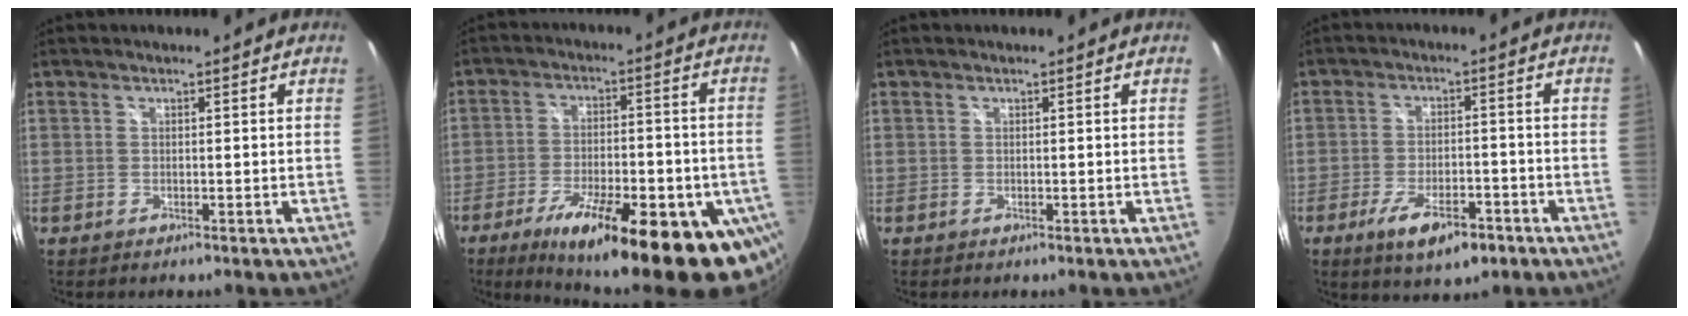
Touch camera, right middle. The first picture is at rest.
{"total": 25.1, "force": [-14.8, 6.3, 19.3], "torque": [-0.304, -0.056, -0.213]}
{"total": 0.0}
{"total": 9.2, "force": [-5.4, 3.4, 6.6], "torque": [-0.137, -0.015, -0.083]}